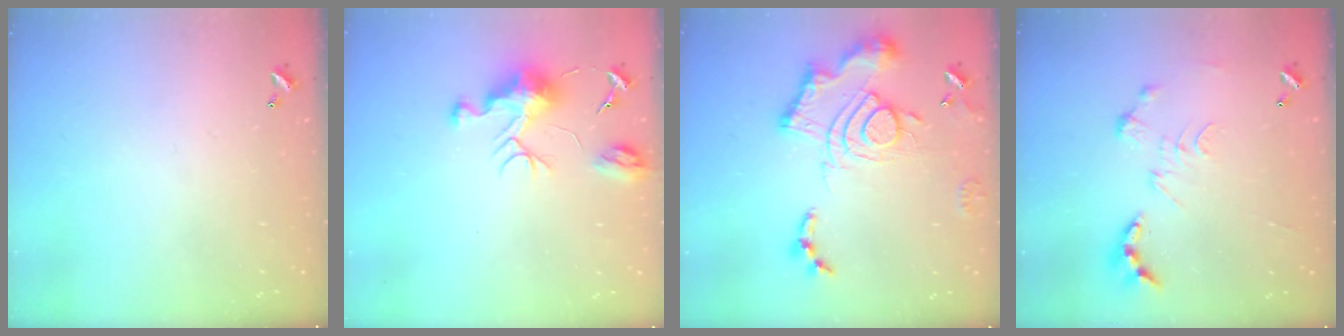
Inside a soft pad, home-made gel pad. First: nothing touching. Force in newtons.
{"total": 9.5, "press": 9.5, "slide": 0.4}
{"total": 18.1, "press": 18.0, "slide": 1.5}
{"total": 0.0}